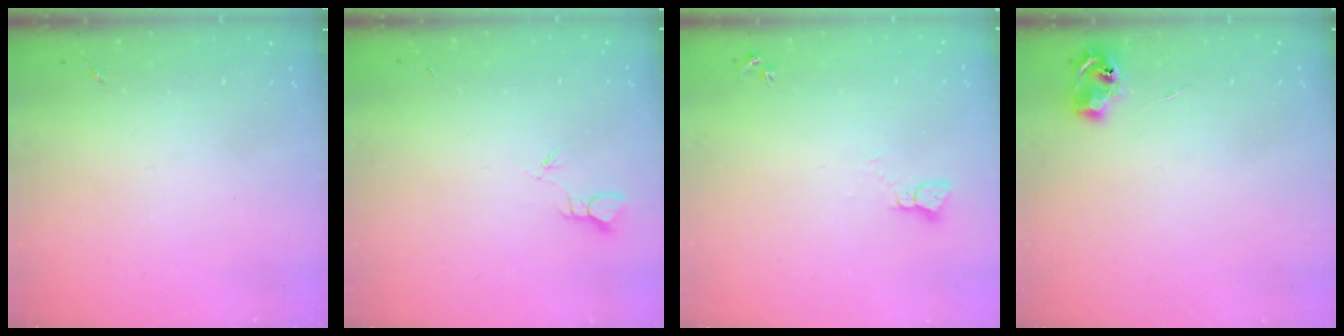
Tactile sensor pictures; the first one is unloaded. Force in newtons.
{"total": 1.9, "press": 1.9, "slide": 0.1}
{"total": 2.3, "press": 2.3, "slide": 0.3}
{"total": 6.0, "press": 6.0, "slide": 0.7}